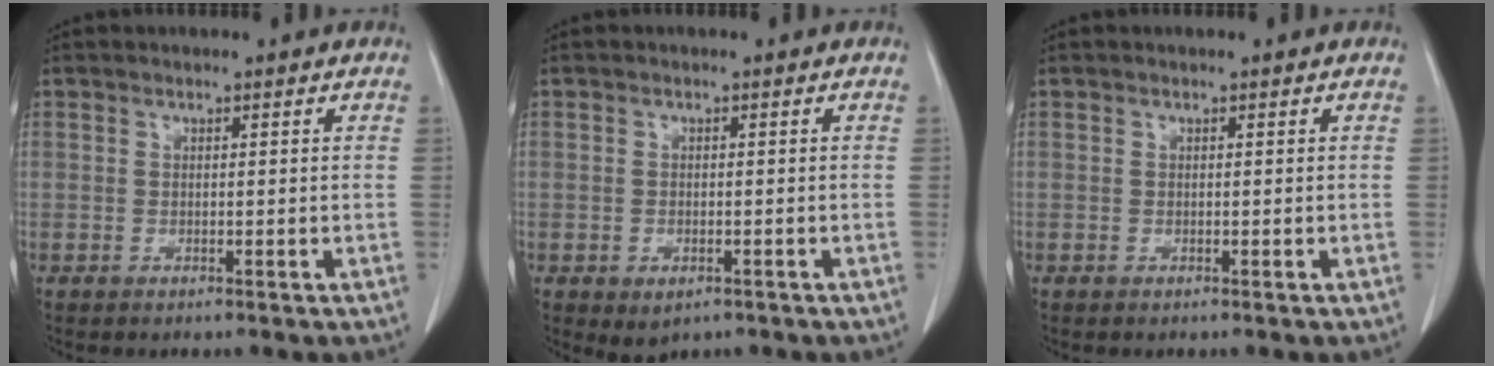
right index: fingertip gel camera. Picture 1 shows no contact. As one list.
[{"total": 2.6, "force": [-1.3, 1.7, 1.6], "torque": [-0.022, -0.002, -0.006]}, {"total": 0.0}]